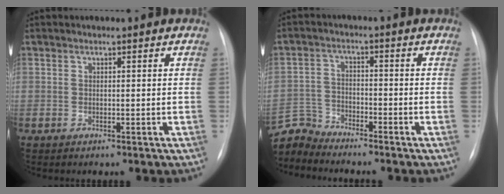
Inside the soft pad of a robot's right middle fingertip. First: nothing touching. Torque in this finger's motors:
{"motor_torque": [-0.14, -0.09, -0.07, -0.04]}